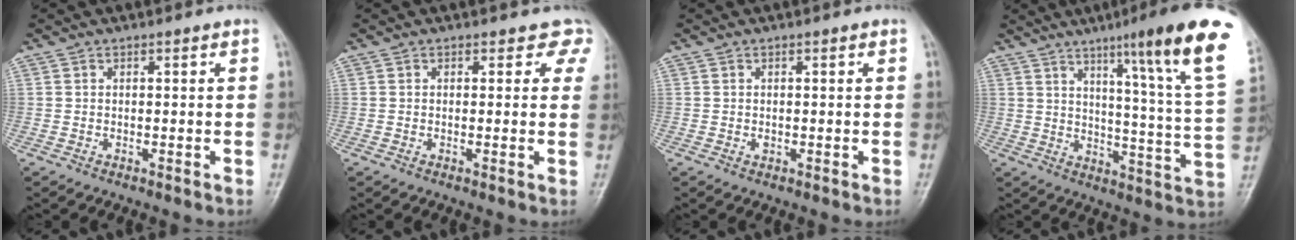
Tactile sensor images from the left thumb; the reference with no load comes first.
{"total": 3.6, "force": [2.5, 2.3, 1.0], "torque": [0.025, -0.009, 0.005]}
{"total": 0.9, "force": [0.1, 0.6, 0.7], "torque": [-0.005, 0.001, 0.001]}
{"total": 21.3, "force": [11.7, 1.0, 17.7], "torque": [-0.225, -0.055, 0.159]}